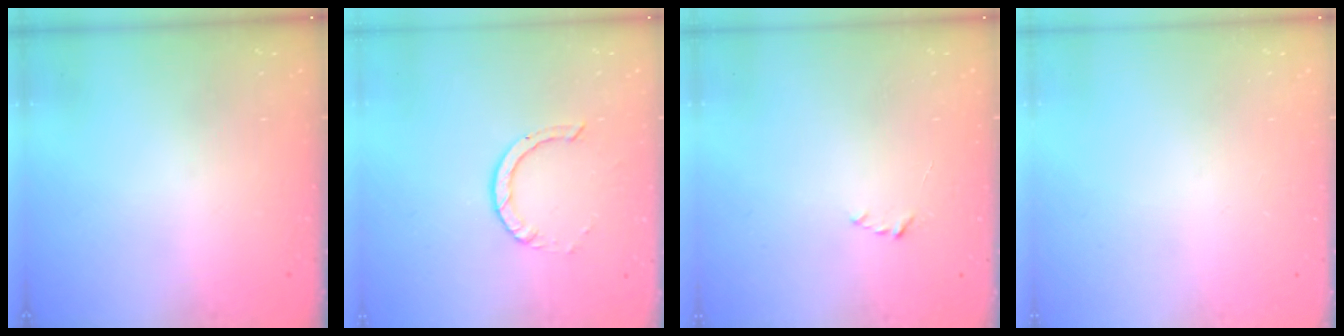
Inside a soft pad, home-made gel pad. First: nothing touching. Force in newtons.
{"total": 3.5, "press": 3.5, "slide": 0.4}
{"total": 2.2, "press": 2.1, "slide": 0.3}
{"total": 0.0}